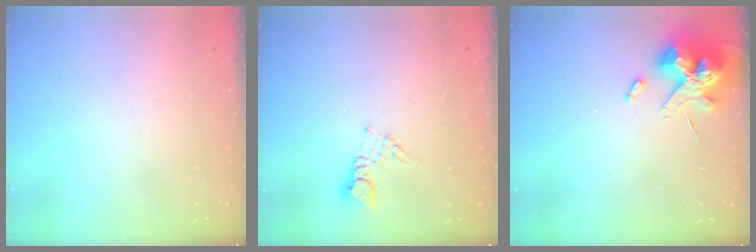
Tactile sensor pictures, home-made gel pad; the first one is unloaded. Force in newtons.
{"total": 3.0, "press": 3.0, "slide": 0.3}
{"total": 13.9, "press": 13.8, "slide": 2.1}